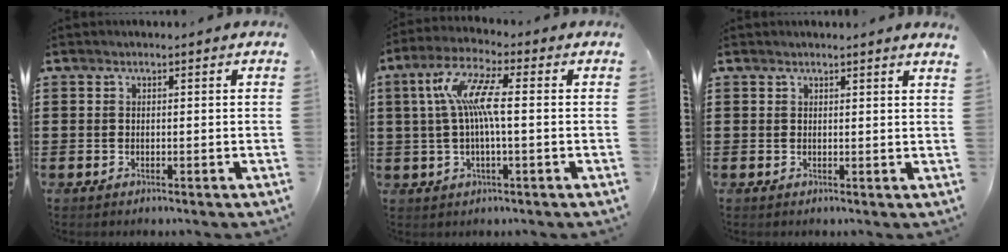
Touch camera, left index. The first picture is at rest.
{"total": 8.7, "force": [1.0, 2.0, 8.4], "torque": [-0.181, 0.003, 0.008]}
{"total": 1.1, "force": [1.1, -0.3, 0.2], "torque": [-0.004, -0.004, 0.020]}